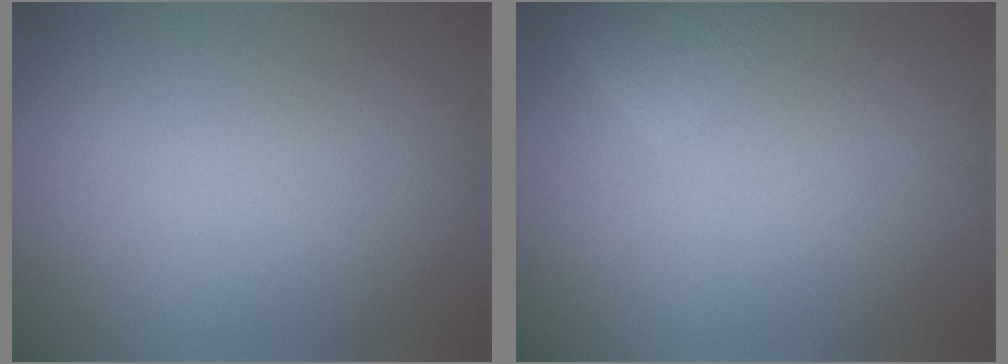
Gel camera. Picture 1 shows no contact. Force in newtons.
{"total": 2.0, "press": 1.9, "slide": 0.0}